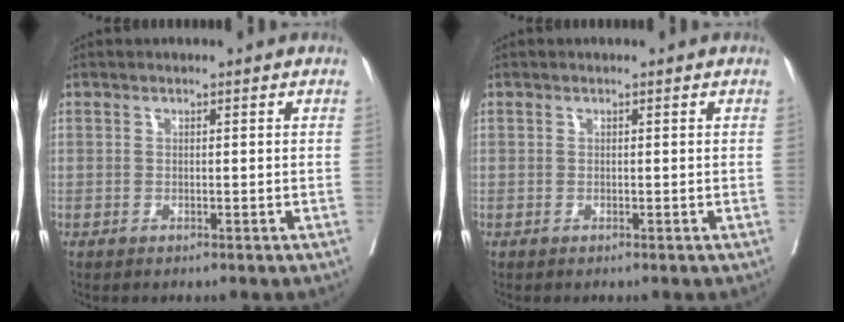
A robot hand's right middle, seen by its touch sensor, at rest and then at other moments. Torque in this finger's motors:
{"motor_torque": [0.00, 0.00, 0.00, 0.00]}